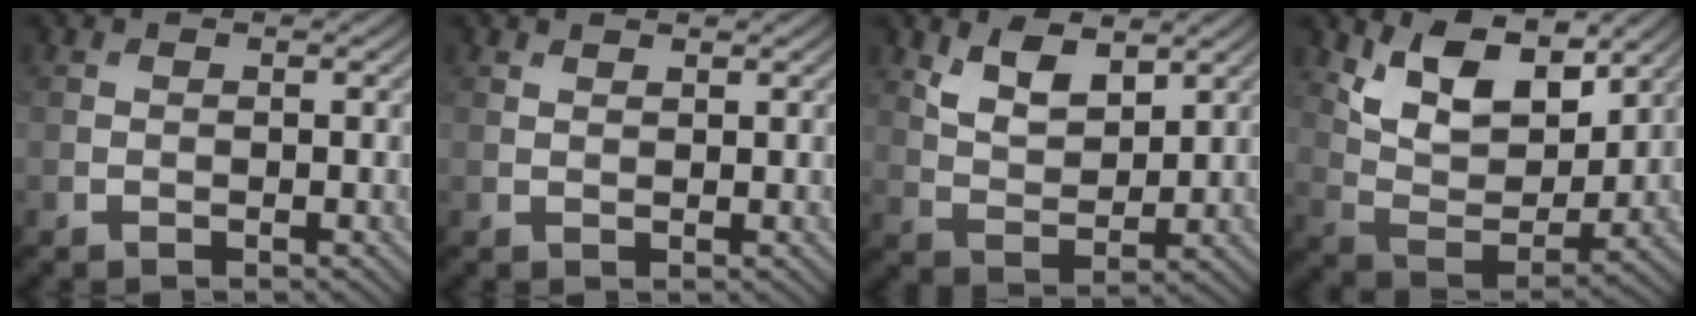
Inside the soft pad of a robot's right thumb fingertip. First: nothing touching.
{"total": 0.7, "force": [0.7, 0.1, 0.2], "torque": [-0.004, -0.001, 0.015]}
{"total": 5.9, "force": [3.6, 2.8, 3.8], "torque": [-0.081, -0.009, 0.072]}
{"total": 10.8, "force": [6.5, 5.2, 6.8], "torque": [-0.141, -0.008, 0.120]}